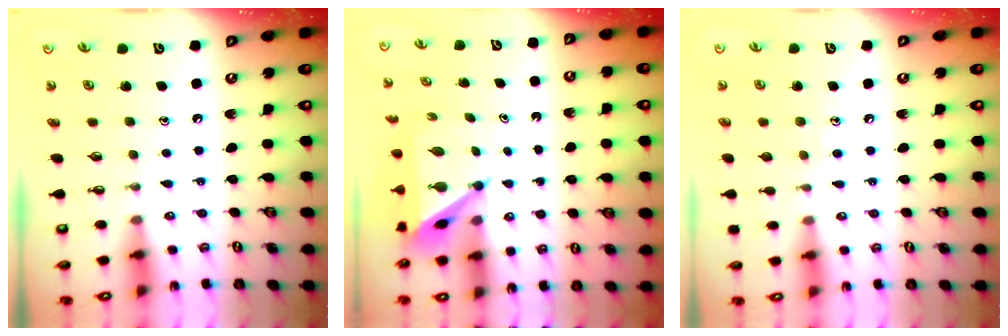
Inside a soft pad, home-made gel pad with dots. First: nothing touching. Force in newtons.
{"total": 5.1, "press": 5.1, "slide": 0.2}
{"total": 5.7, "press": 5.7, "slide": 0.7}